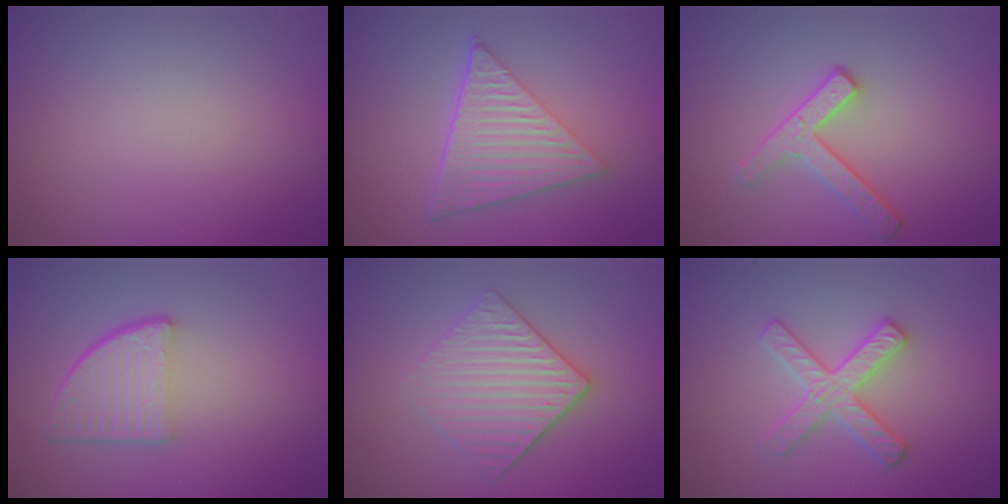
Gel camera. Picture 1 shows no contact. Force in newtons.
{"total": 6.7, "press": 4.6, "slide": 4.9}
{"total": 2.6, "press": 2.4, "slide": 0.9}
{"total": 4.7, "press": 3.4, "slide": 3.2}
{"total": 4.1, "press": 3.4, "slide": 2.3}
{"total": 2.9, "press": 2.9, "slide": 0.5}